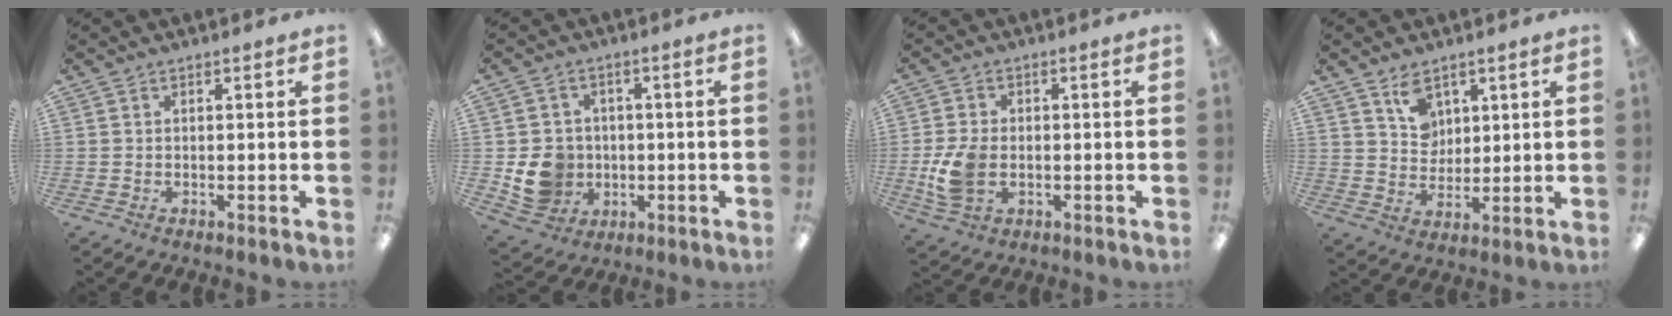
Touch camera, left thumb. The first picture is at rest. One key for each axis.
{"total": 8.9, "fx": -1.2, "fy": 8.3, "fz": 3.0, "tx": -0.062, "ty": 0.010, "tz": -0.011}
{"total": 8.4, "fx": -1.5, "fy": 5.6, "fz": 6.1, "tx": -0.123, "ty": 0.002, "tz": -0.025}
{"total": 7.3, "fx": 4.6, "fy": 5.1, "fz": 2.4, "tx": -0.037, "ty": -0.013, "tz": 0.084}